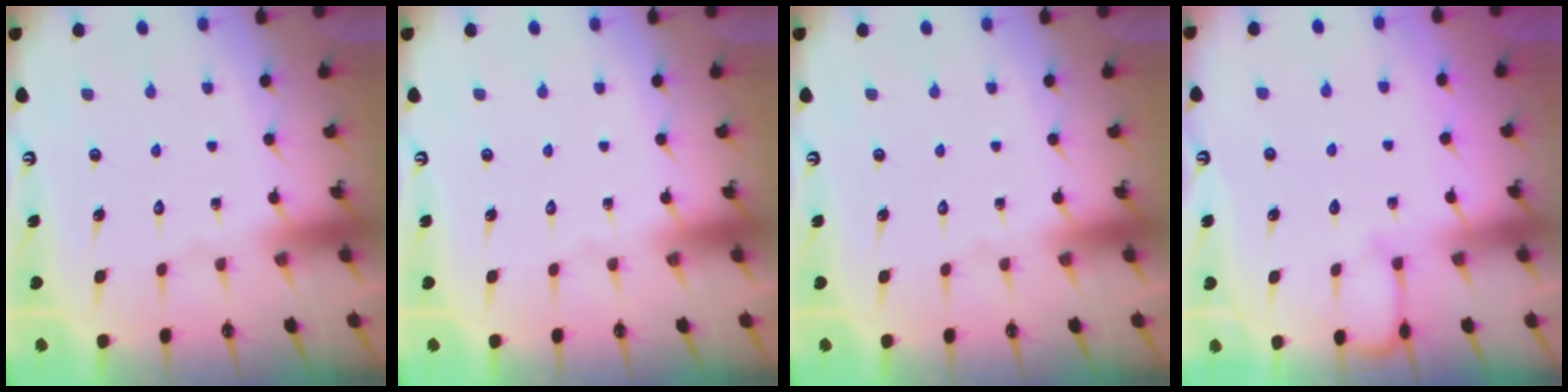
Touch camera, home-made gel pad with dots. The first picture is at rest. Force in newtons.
{"total": 0.0}
{"total": 0.0}
{"total": 3.6, "press": 3.6, "slide": 0.4}